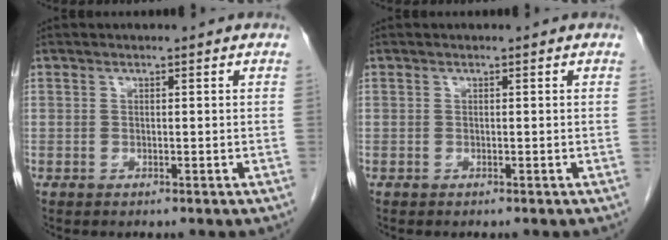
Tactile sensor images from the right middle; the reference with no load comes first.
{"total": 0.0}